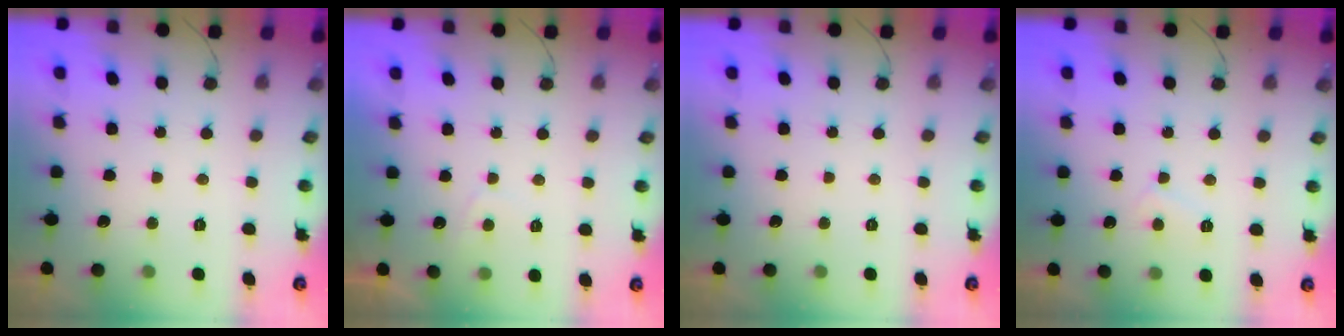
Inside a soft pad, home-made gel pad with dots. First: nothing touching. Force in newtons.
{"total": 1.0, "press": 0.8, "slide": 0.6}
{"total": 0.0}
{"total": 4.9, "press": 4.8, "slide": 0.6}